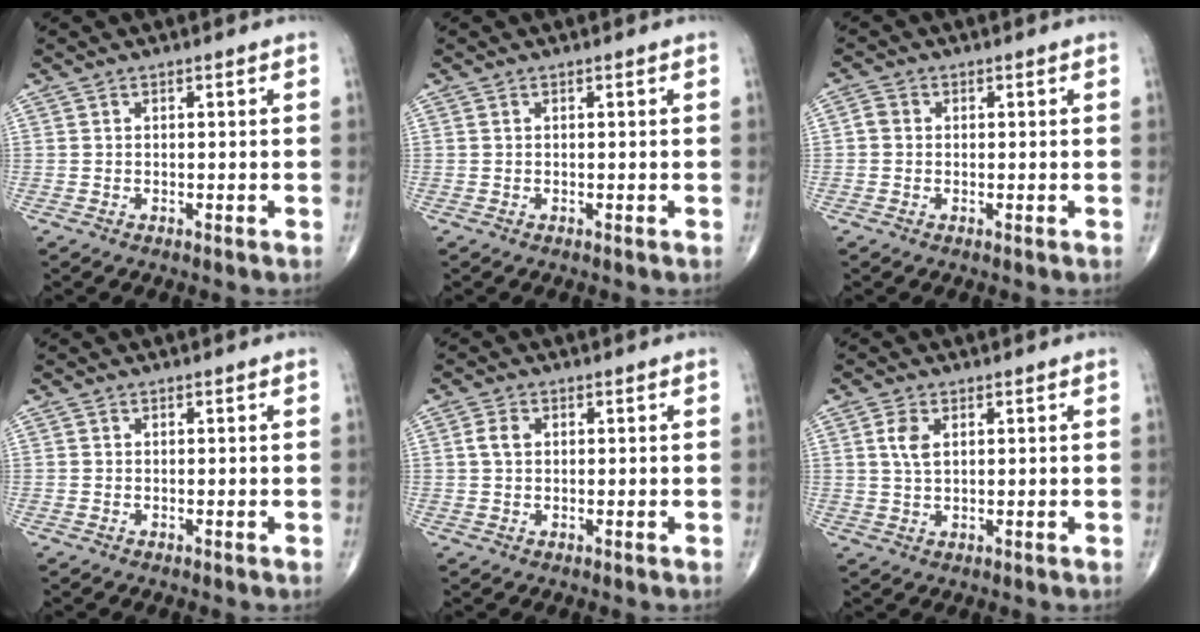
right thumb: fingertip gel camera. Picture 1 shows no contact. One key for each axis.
{"total": 0.0}
{"total": 2.0, "fx": 0.0, "fy": 1.7, "fz": 0.9, "tx": -0.011, "ty": 0.006, "tz": -0.004}
{"total": 0.0}
{"total": 2.7, "fx": 0.6, "fy": 1.9, "fz": 1.9, "tx": -0.038, "ty": 0.006, "tz": 0.010}
{"total": 3.7, "fx": 1.2, "fy": 2.0, "fz": 2.9, "tx": -0.059, "ty": -0.001, "tz": 0.025}